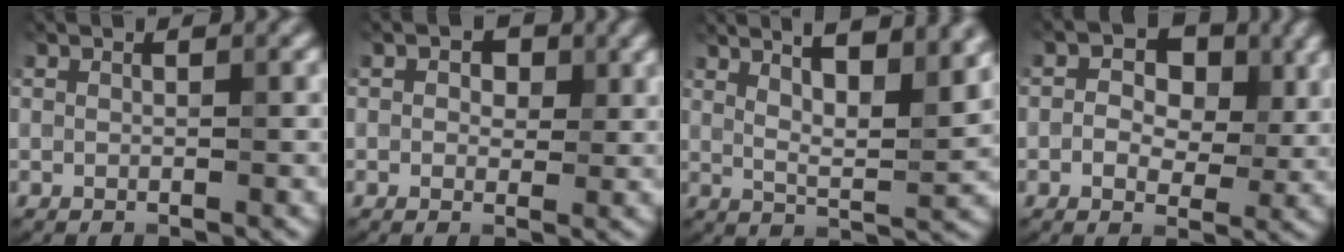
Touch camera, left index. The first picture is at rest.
{"total": 2.5, "force": [0.9, 1.8, 1.5], "torque": [-0.016, 0.000, 0.005]}
{"total": 11.0, "force": [6.2, 3.3, 8.5], "torque": [-0.099, 0.032, 0.070]}
{"total": 5.6, "force": [1.0, 3.7, 4.0], "torque": [-0.045, -0.002, 0.007]}